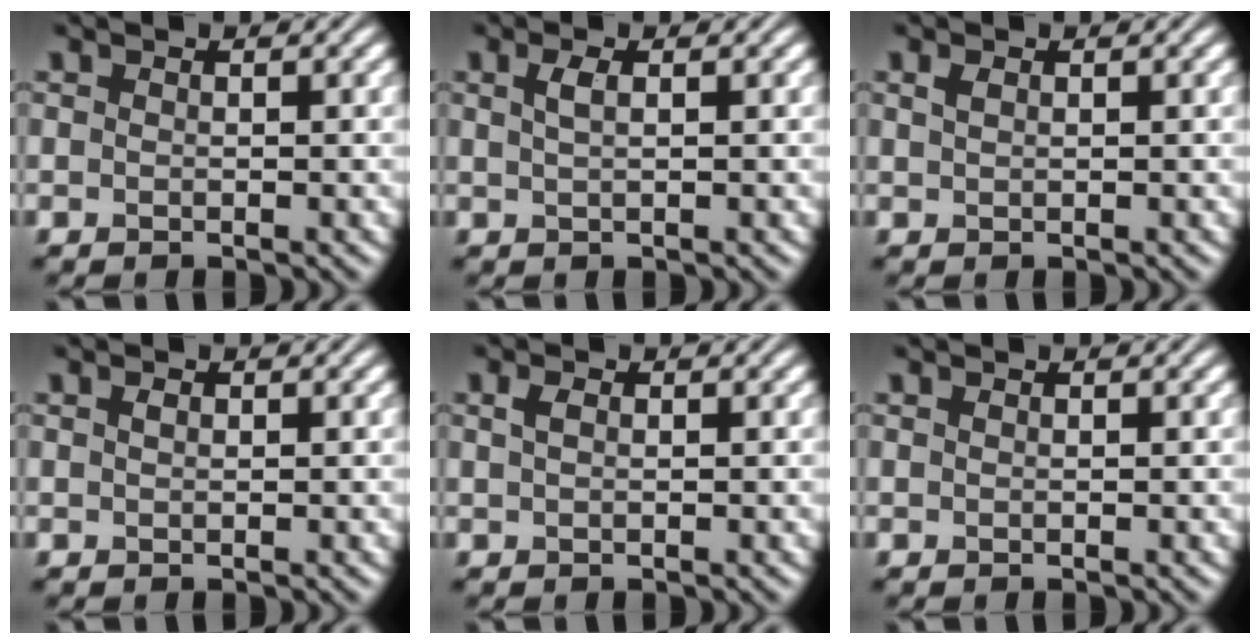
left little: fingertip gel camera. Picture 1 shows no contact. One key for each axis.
{"total": 1.4, "fx": 0.5, "fy": 0.5, "fz": 1.2, "tx": -0.024, "ty": 0.004, "tz": 0.010}
{"total": 0.7, "fx": 0.4, "fy": 0.4, "fz": 0.5, "tx": -0.015, "ty": 0.002, "tz": 0.010}
{"total": 0.6, "fx": 0.3, "fy": 0.3, "fz": 0.4, "tx": -0.009, "ty": 0.003, "tz": 0.005}
{"total": 1.0, "fx": 0.3, "fy": 0.6, "fz": 0.7, "tx": -0.018, "ty": 0.003, "tz": 0.005}
{"total": 0.0}